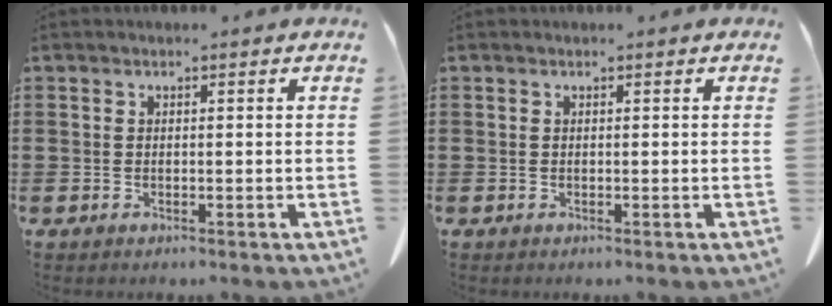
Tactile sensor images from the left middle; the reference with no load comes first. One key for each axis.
{"total": 0.0}